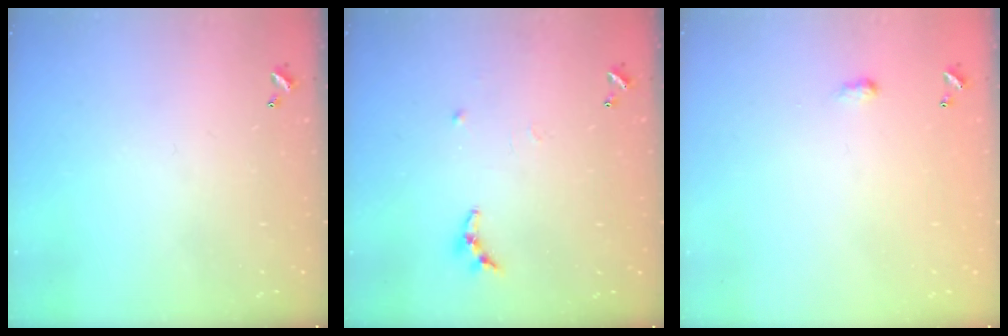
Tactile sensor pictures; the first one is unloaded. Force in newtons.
{"total": 6.1, "press": 6.1, "slide": 0.3}
{"total": 1.6, "press": 1.5, "slide": 0.4}